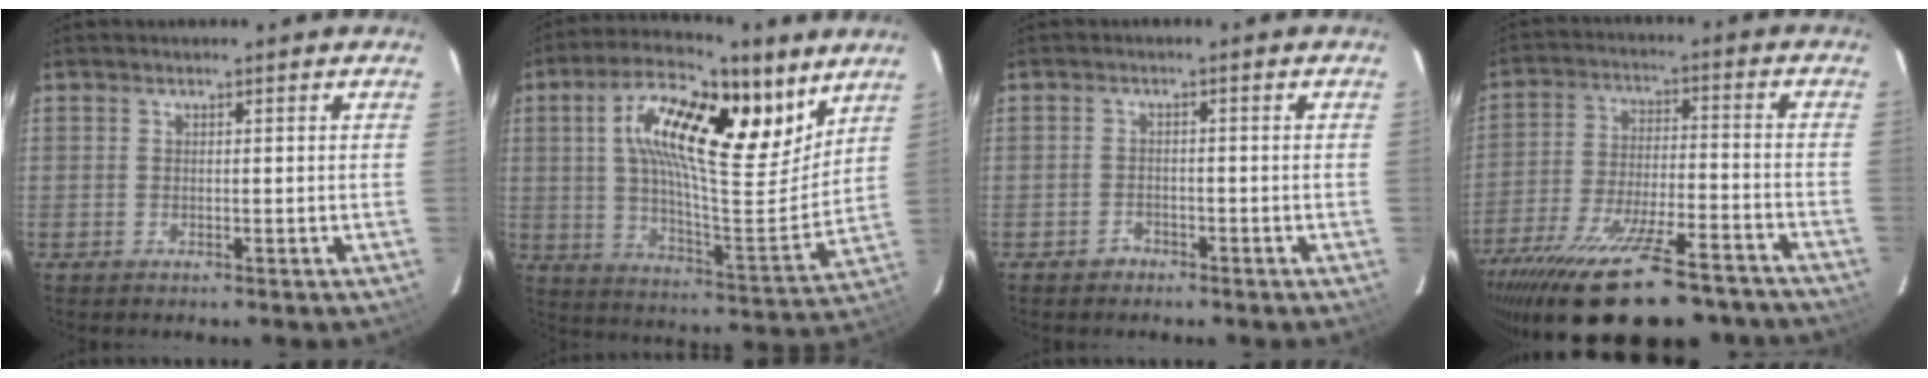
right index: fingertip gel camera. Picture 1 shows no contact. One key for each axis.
{"total": 21.8, "fx": 10.0, "fy": 8.3, "fz": 17.5, "tx": -0.293, "ty": 0.019, "tz": 0.159}
{"total": 1.9, "fx": -1.4, "fy": 1.3, "fz": 0.2, "tx": -0.005, "ty": 0.006, "tz": -0.022}
{"total": 27.2, "fx": -21.3, "fy": 7.5, "fz": 15.1, "tx": -0.286, "ty": -0.055, "tz": -0.316}